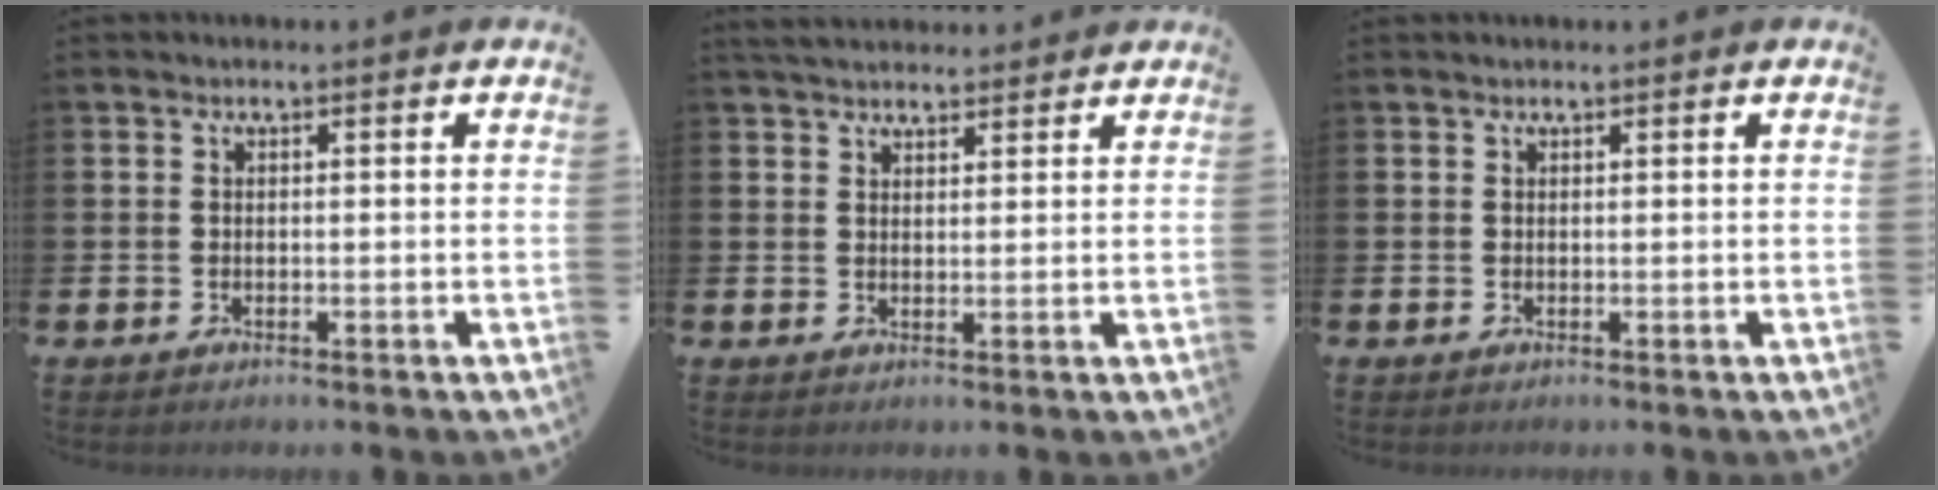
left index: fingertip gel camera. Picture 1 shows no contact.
{"total": 3.7, "force": [3.6, 0.9, 0.4], "torque": [-0.009, -0.014, 0.066]}
{"total": 0.0}